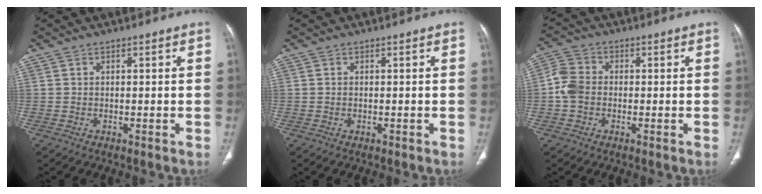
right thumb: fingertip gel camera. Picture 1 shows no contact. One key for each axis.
{"total": 0.0}
{"total": 5.4, "fx": -0.8, "fy": 4.4, "fz": 3.0, "tx": -0.057, "ty": 0.014, "tz": -0.024}